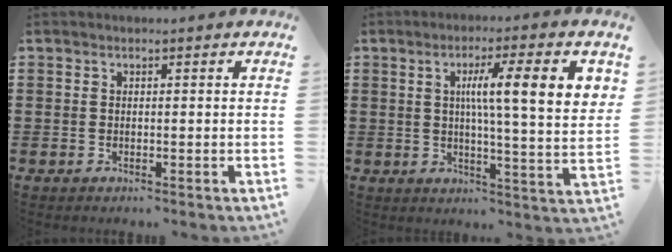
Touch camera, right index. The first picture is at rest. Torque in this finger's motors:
{"motor_torque": [1.51, 0.63, 0.93, 0.21]}